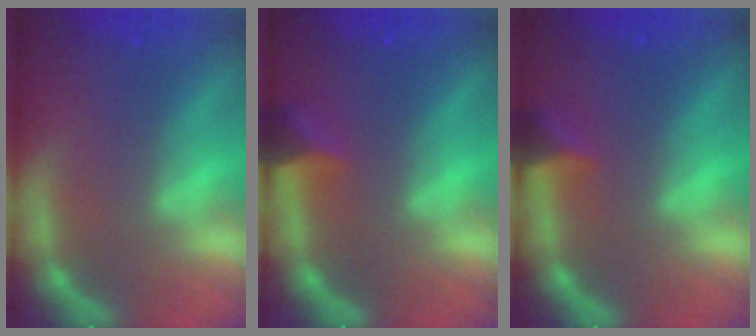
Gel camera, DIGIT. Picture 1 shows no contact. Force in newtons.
{"total": 2.4}
{"total": 1.9}